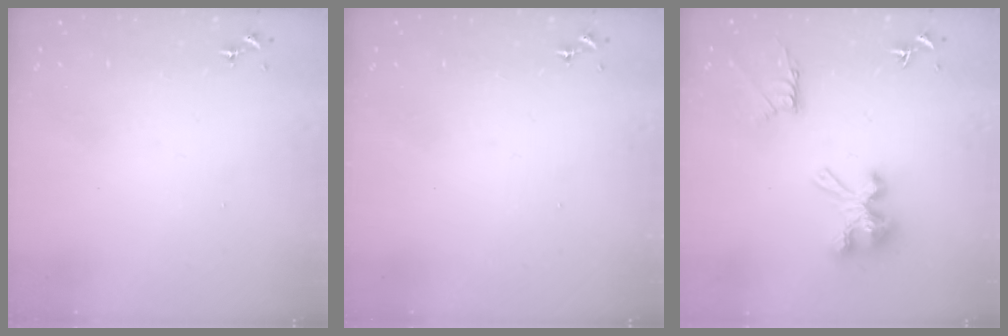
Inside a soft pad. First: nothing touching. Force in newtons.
{"total": 0.0}
{"total": 11.6, "press": 11.6, "slide": 0.3}